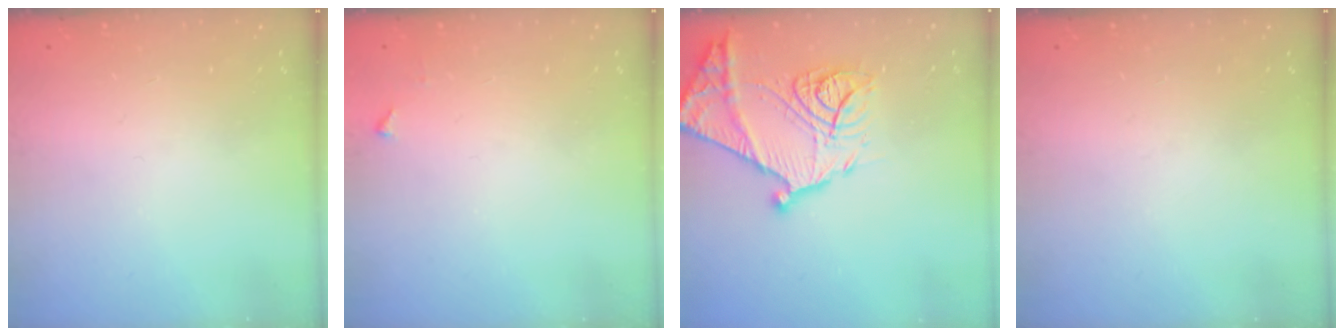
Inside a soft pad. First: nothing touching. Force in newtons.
{"total": 3.2, "press": 3.2, "slide": 0.4}
{"total": 20.5, "press": 20.5, "slide": 1.8}
{"total": 0.0}